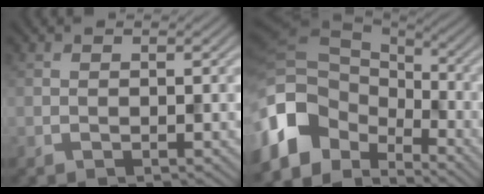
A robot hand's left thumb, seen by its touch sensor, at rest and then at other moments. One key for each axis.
{"total": 13.5, "fx": -5.9, "fy": 9.3, "fz": 7.9, "tx": -0.217, "ty": -0.024, "tz": -0.105}